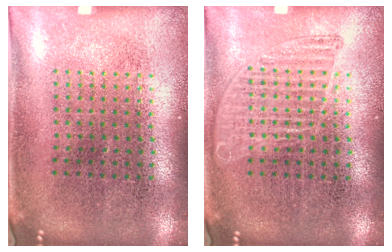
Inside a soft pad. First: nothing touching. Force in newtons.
{"total": 1.4, "press": 1.4, "slide": 0.1}